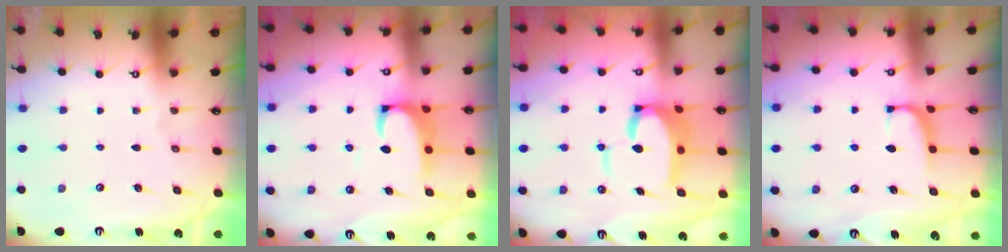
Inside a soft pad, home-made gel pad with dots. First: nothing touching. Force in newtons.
{"total": 2.1, "press": 1.9, "slide": 0.9}
{"total": 9.9, "press": 9.8, "slide": 1.1}
{"total": 0.8, "press": 0.6, "slide": 0.6}